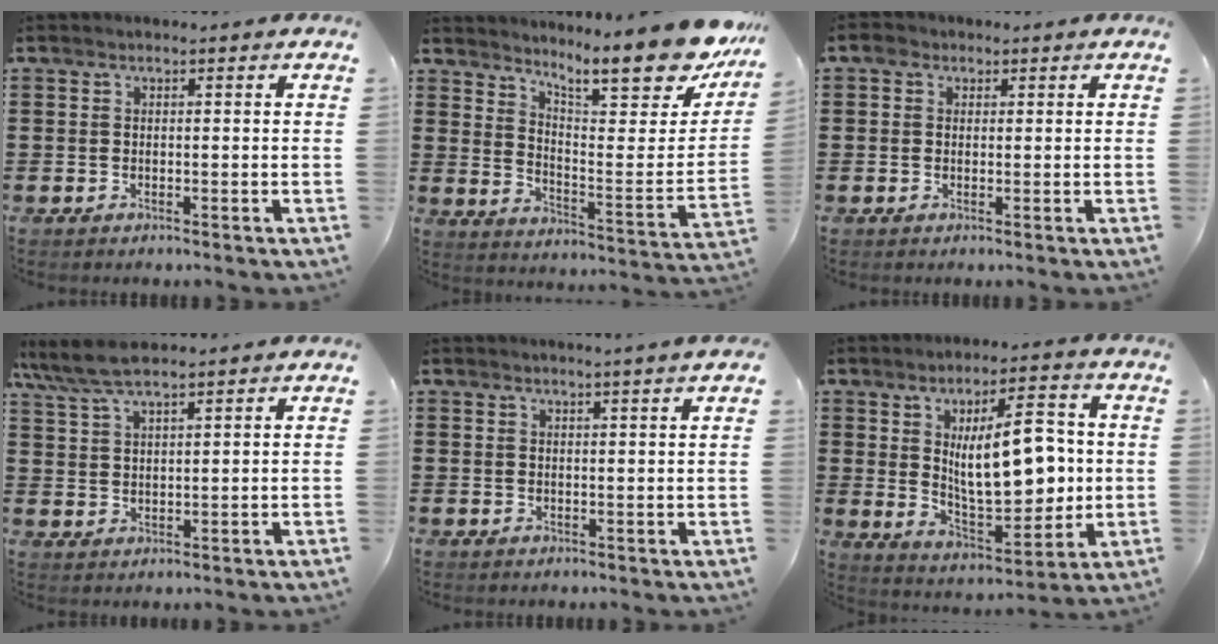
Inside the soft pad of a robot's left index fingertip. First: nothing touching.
{"total": 12.5, "force": [10.5, 1.4, 6.7], "torque": [-0.110, -0.079, 0.172]}
{"total": 1.9, "force": [0.8, 1.5, 0.7], "torque": [-0.019, 0.010, 0.014]}
{"total": 5.7, "force": [4.8, 0.9, 3.1], "torque": [-0.072, -0.007, 0.087]}
{"total": 2.2, "force": [1.9, -0.4, 1.0], "torque": [-0.023, -0.001, 0.035]}
{"total": 13.7, "force": [1.8, 6.4, 12.0], "torque": [-0.193, -0.006, 0.029]}